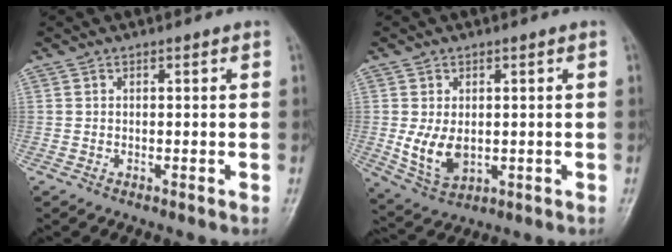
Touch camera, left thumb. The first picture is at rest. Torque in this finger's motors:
{"motor_torque": [0.96, 1.15, 0.87, -0.12, 0.04]}